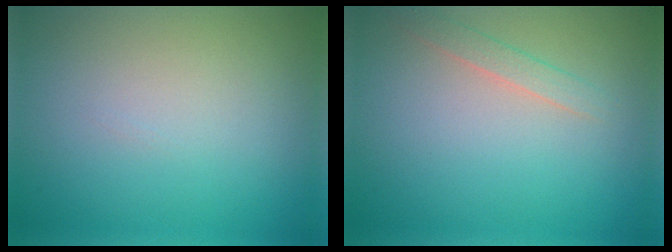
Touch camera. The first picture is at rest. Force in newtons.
{"total": 1.3, "press": 1.3, "slide": 0.1}